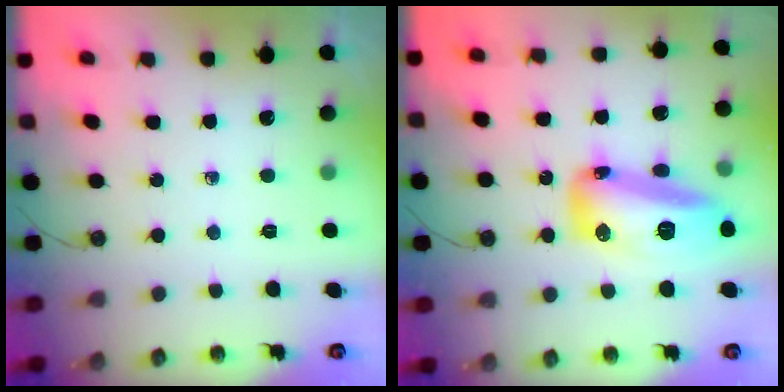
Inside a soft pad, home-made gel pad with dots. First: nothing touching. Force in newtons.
{"total": 32.3, "press": 23.8, "slide": 21.9}